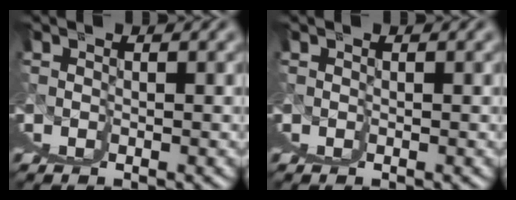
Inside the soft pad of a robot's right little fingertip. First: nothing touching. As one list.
[{"total": 0.0}]